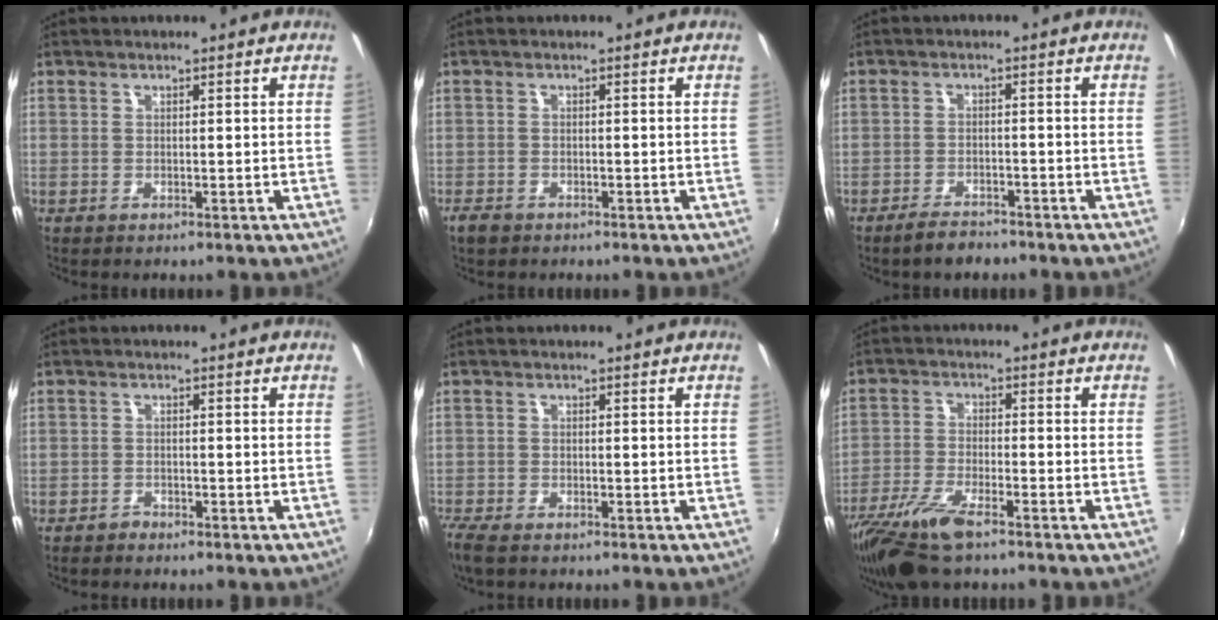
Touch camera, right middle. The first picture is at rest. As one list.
[{"total": 2.3, "force": [-1.8, 1.2, 0.8], "torque": [-0.024, -0.004, -0.035]}, {"total": 4.1, "force": [-3.5, 1.5, 1.6], "torque": [-0.044, 0.000, -0.059]}, {"total": 1.4, "force": [-1.3, 0.3, -0.1], "torque": [-0.004, -0.001, -0.026]}, {"total": 4.2, "force": [-3.4, 1.1, 2.1], "torque": [-0.057, -0.020, -0.070]}, {"total": 11.2, "force": [-8.2, 2.7, 7.1], "torque": [-0.163, -0.036, -0.160]}]